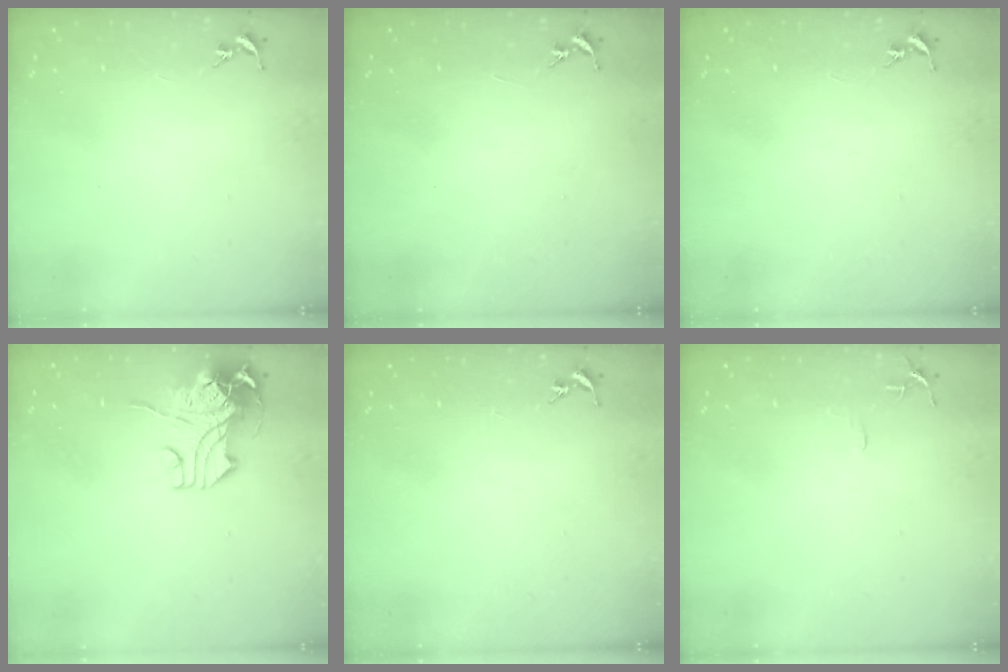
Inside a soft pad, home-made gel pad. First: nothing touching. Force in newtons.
{"total": 0.0}
{"total": 0.0}
{"total": 11.8, "press": 11.7, "slide": 2.1}
{"total": 0.0}
{"total": 5.3, "press": 5.2, "slide": 0.6}